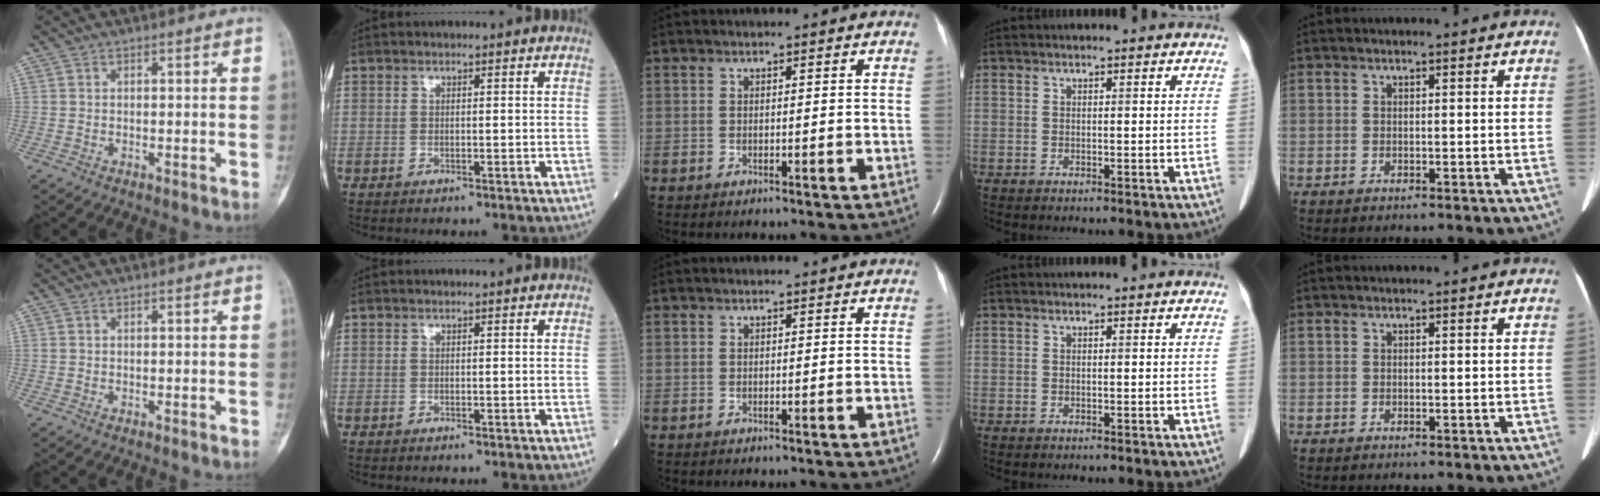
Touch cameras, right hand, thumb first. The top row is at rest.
{}